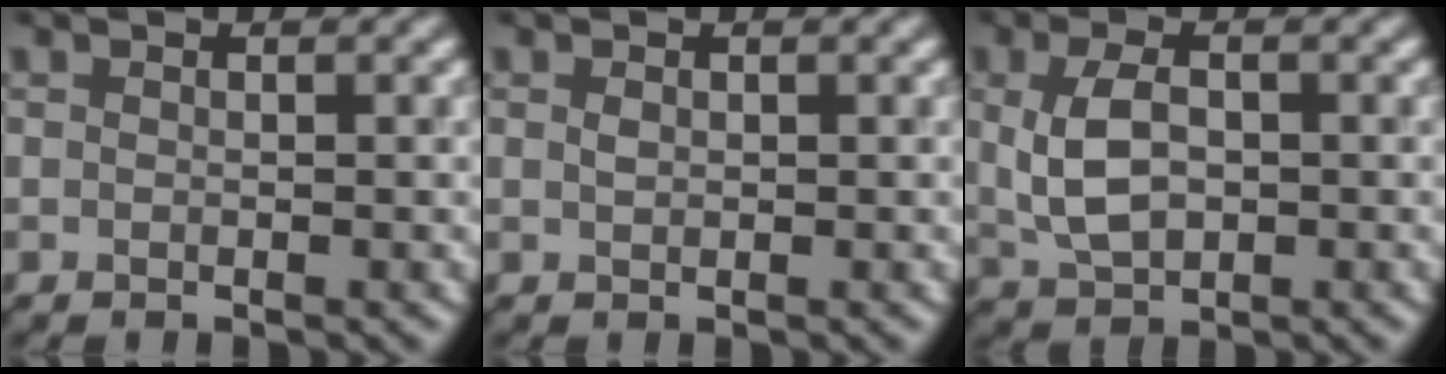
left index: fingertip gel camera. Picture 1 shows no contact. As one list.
[{"total": 0.6, "force": [0.2, 0.4, 0.4], "torque": [-0.010, 0.002, 0.004]}, {"total": 4.2, "force": [0.3, 2.5, 3.4], "torque": [-0.073, 0.002, 0.009]}]